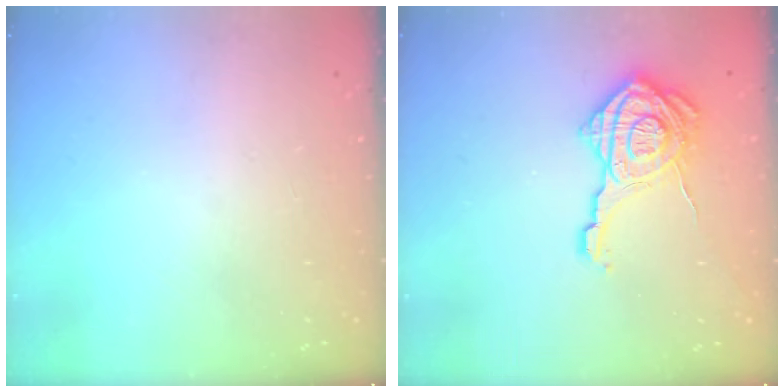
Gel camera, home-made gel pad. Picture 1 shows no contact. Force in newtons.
{"total": 17.9, "press": 17.9, "slide": 1.1}